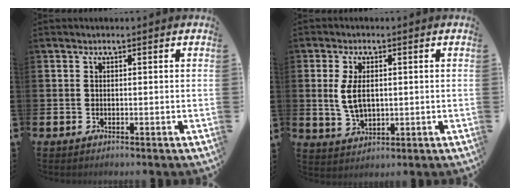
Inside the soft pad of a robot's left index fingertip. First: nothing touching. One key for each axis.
{"total": 4.9, "fx": 0.9, "fy": 2.7, "fz": 4.1, "tx": -0.076, "ty": 0.001, "tz": 0.010}